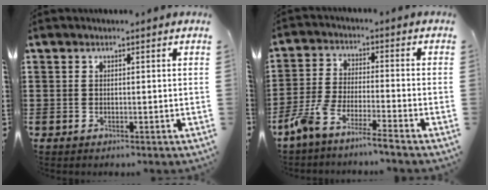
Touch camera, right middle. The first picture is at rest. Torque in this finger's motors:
{"motor_torque": [0.74, -0.73, 0.23, 0.12]}